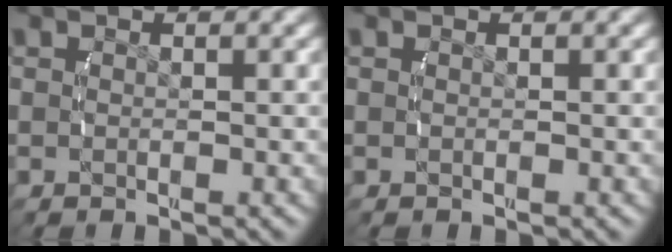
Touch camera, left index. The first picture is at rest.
{"total": 0.0}